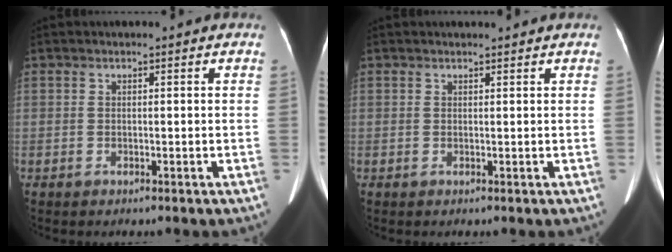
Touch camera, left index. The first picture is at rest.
{"total": 1.1, "force": [1.1, 0.1, 0.3], "torque": [-0.007, 0.006, 0.017]}